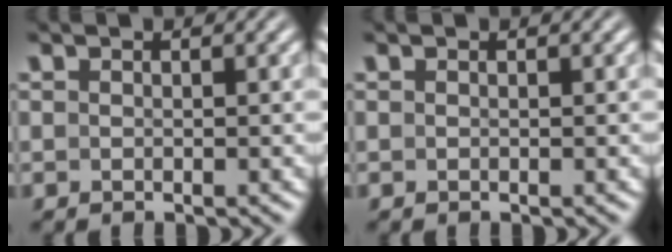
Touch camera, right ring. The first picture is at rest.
{"total": 0.0}